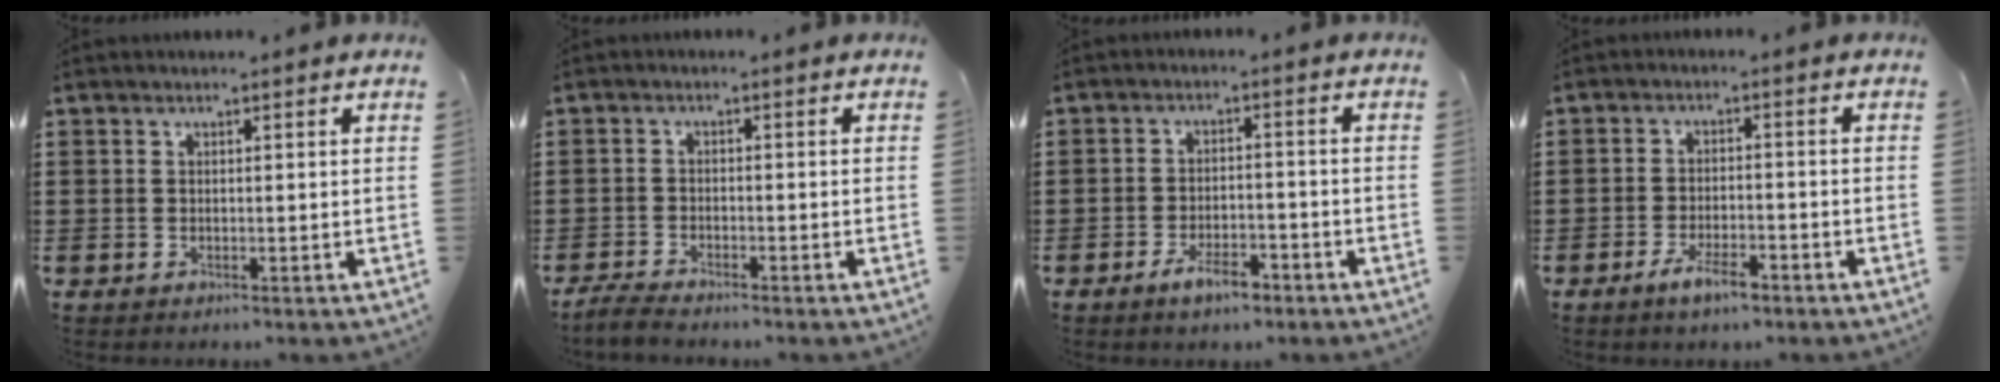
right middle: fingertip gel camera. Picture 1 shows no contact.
{"total": 2.8, "force": [-2.7, 0.3, 0.6], "torque": [-0.019, 0.002, -0.058]}
{"total": 4.6, "force": [-3.4, 1.6, 2.7], "torque": [-0.049, 0.009, -0.064]}
{"total": 4.4, "force": [-3.0, 1.4, 2.9], "torque": [-0.051, 0.006, -0.056]}